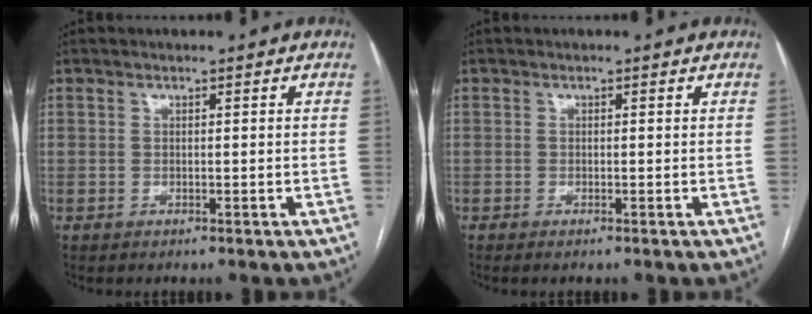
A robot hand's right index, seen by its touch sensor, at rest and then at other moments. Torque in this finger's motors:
{"motor_torque": [0.12, 0.12, 0.01, 0.01]}